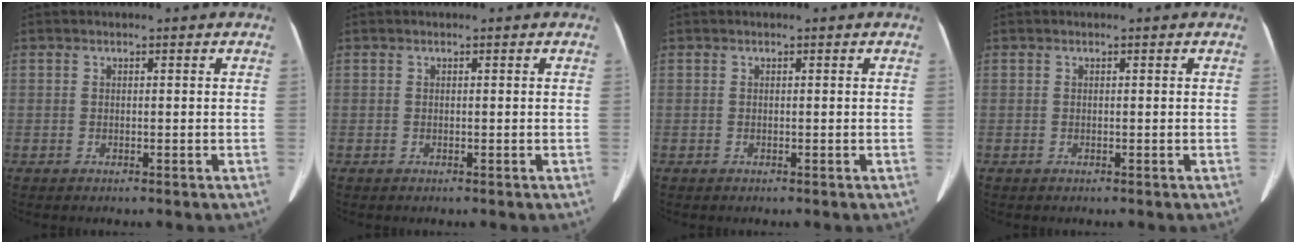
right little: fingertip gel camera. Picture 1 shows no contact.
{"total": 0.0}
{"total": 0.0}
{"total": 0.0}